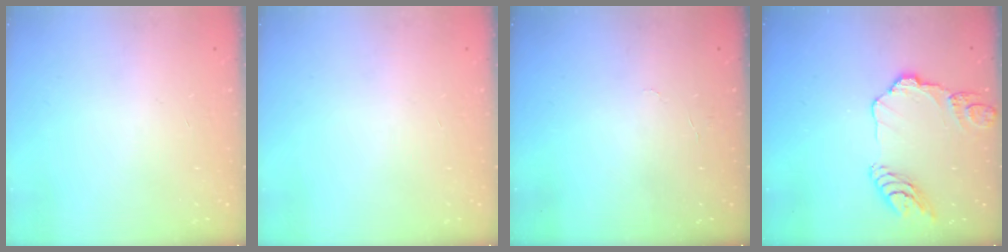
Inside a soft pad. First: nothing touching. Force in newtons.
{"total": 0.0}
{"total": 3.6, "press": 3.6, "slide": 0.3}
{"total": 12.1, "press": 12.1, "slide": 1.1}